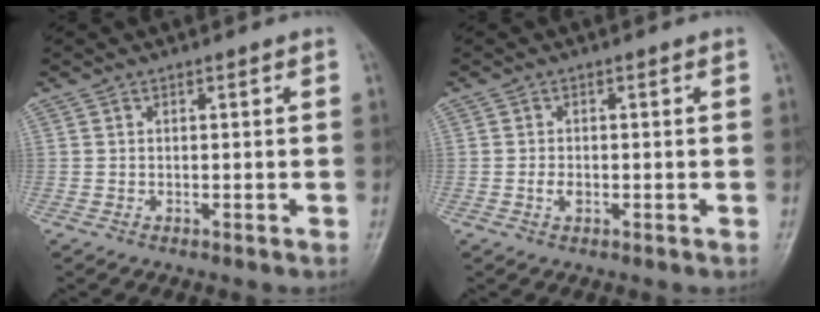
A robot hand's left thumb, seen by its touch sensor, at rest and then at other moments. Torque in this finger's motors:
{"motor_torque": [-0.54, 0.36, 0.33, 0.08, 0.01]}